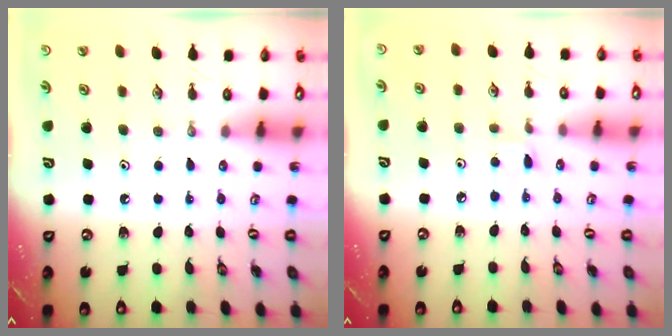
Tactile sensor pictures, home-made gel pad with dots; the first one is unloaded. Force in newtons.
{"total": 2.2, "press": 2.2, "slide": 0.3}